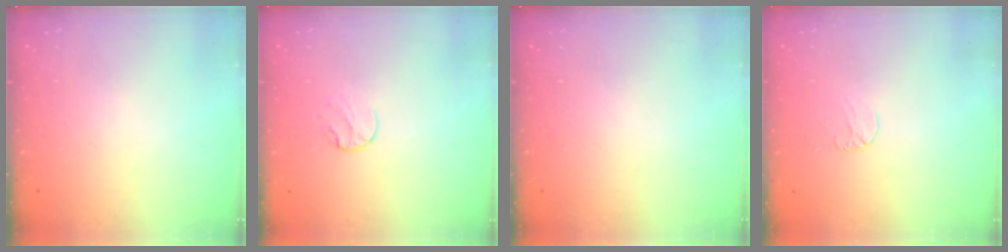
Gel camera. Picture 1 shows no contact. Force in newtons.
{"total": 5.3, "press": 5.3, "slide": 0.6}
{"total": 0.0}
{"total": 5.3, "press": 5.3, "slide": 0.4}